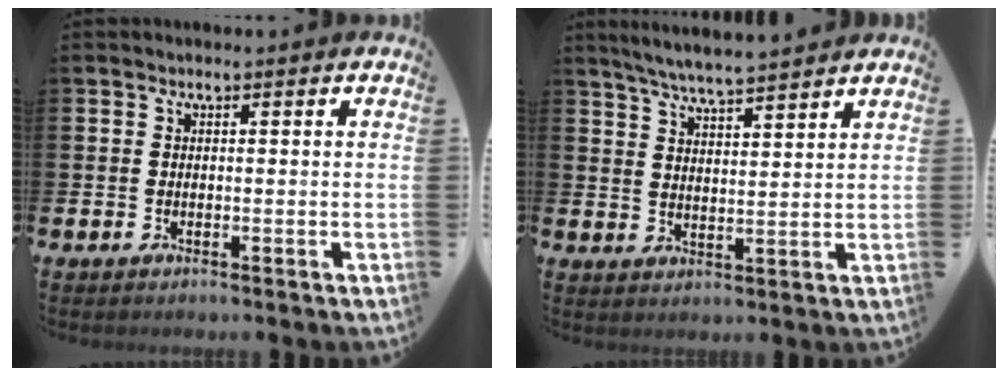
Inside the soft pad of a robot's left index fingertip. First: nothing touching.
{"total": 5.4, "force": [5.3, -0.3, 1.1], "torque": [-0.038, -0.029, 0.095]}